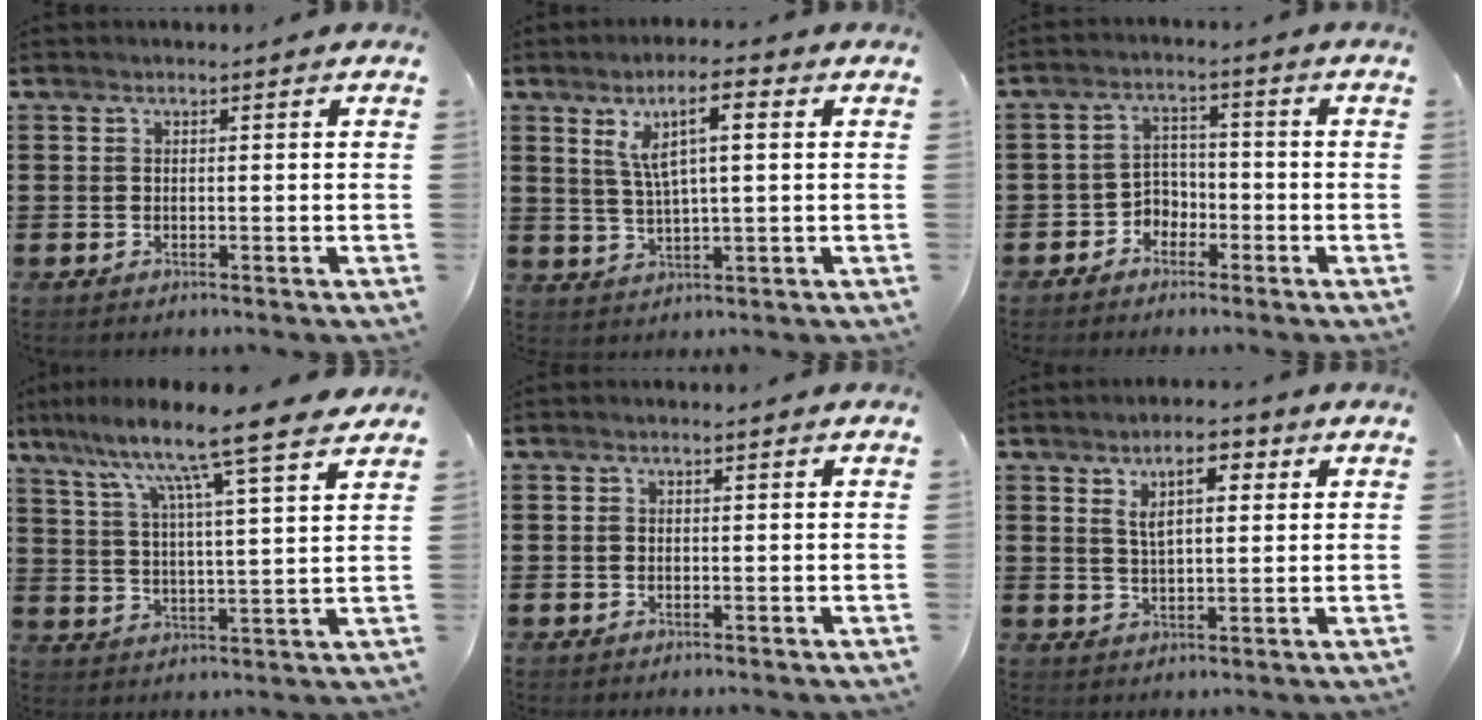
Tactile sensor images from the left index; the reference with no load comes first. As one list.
[{"total": 6.8, "force": [2.7, 2.0, 5.9], "torque": [-0.114, 0.007, 0.043]}, {"total": 3.4, "force": [-2.5, 2.2, 0.6], "torque": [-0.022, 0.009, -0.055]}, {"total": 9.9, "force": [8.2, -0.6, 5.6], "torque": [-0.123, -0.054, 0.129]}, {"total": 0.5, "force": [0.0, 0.5, 0.2], "torque": [-0.005, 0.003, -0.001]}, {"total": 5.4, "force": [2.6, 2.4, 4.1], "torque": [-0.065, 0.001, 0.037]}]